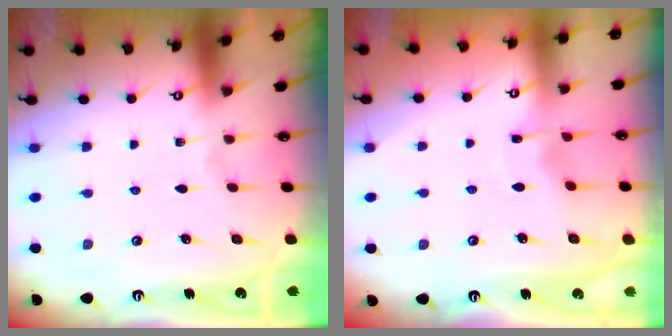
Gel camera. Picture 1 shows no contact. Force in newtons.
{"total": 2.8, "press": 2.8, "slide": 0.4}